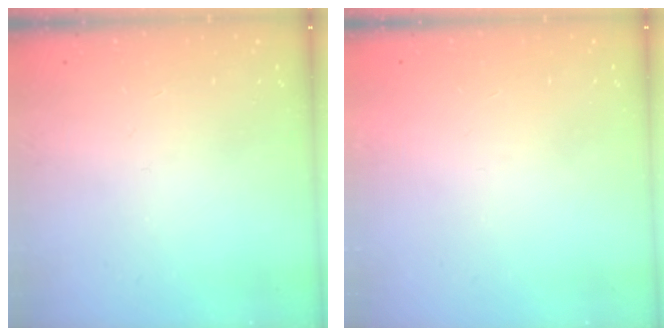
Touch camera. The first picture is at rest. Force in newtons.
{"total": 1.6, "press": 1.6, "slide": 0.1}